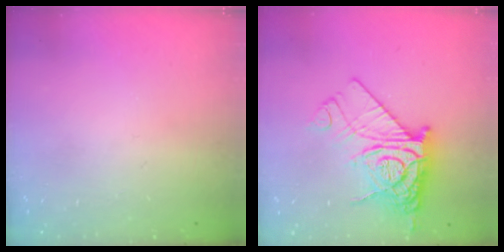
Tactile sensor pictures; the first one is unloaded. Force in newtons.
{"total": 16.9, "press": 16.8, "slide": 1.7}